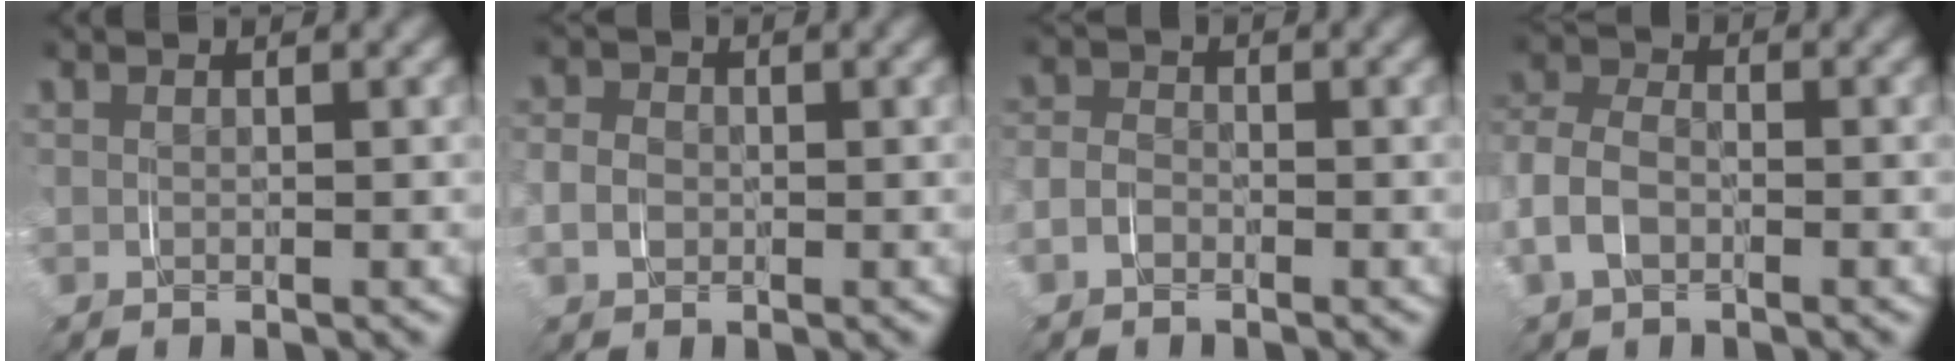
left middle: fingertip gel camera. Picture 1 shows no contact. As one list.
[{"total": 1.4, "force": [-0.3, 1.3, -0.4], "torque": [0.020, -0.001, -0.010]}, {"total": 2.1, "force": [-1.5, 1.4, -0.6], "torque": [0.005, -0.006, -0.031]}, {"total": 2.3, "force": [-1.1, 2.0, 0.2], "torque": [-0.014, 0.004, -0.029]}]